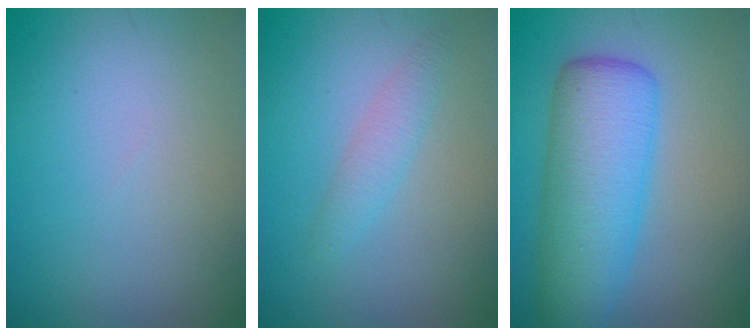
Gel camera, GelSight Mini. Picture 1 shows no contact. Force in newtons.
{"total": 1.7, "press": 1.7, "slide": 0.1}
{"total": 7.6, "press": 7.6, "slide": 0.2}